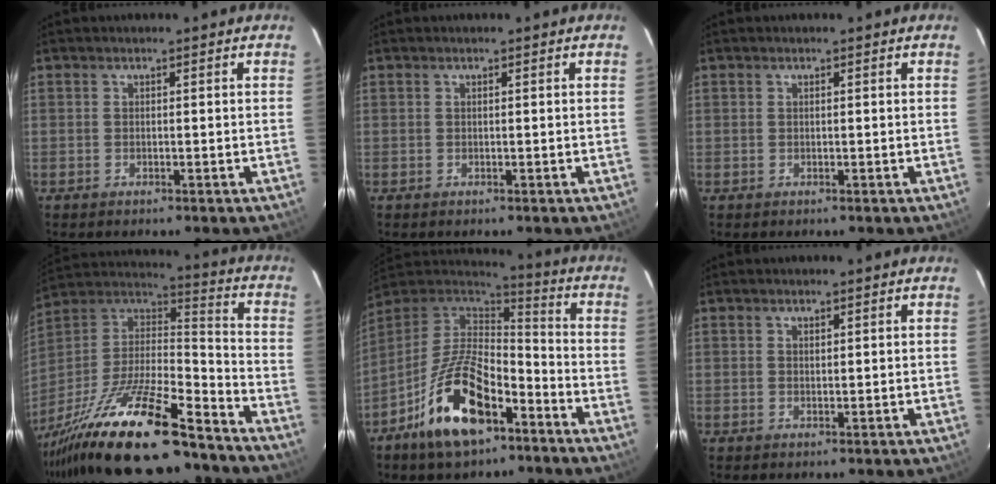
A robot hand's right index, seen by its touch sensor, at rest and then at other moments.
{"total": 0.0}
{"total": 0.5, "force": [0.1, 0.5, -0.1], "torque": [0.003, 0.003, 0.000]}
{"total": 26.9, "force": [-20.0, 6.3, 17.0], "torque": [-0.335, -0.030, -0.335]}
{"total": 18.4, "force": [-10.0, 8.4, 13.0], "torque": [-0.258, -0.007, -0.179]}
{"total": 0.7, "force": [0.5, 0.4, 0.3], "torque": [-0.005, 0.002, 0.010]}